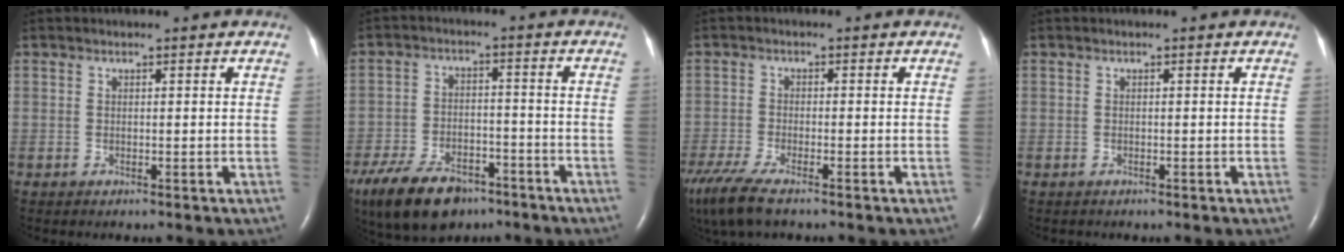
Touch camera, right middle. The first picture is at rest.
{"total": 13.1, "force": [-9.3, 6.3, 6.8], "torque": [-0.140, -0.011, -0.156]}
{"total": 9.4, "force": [-7.0, 2.0, 5.9], "torque": [-0.124, -0.025, -0.128]}
{"total": 0.0}